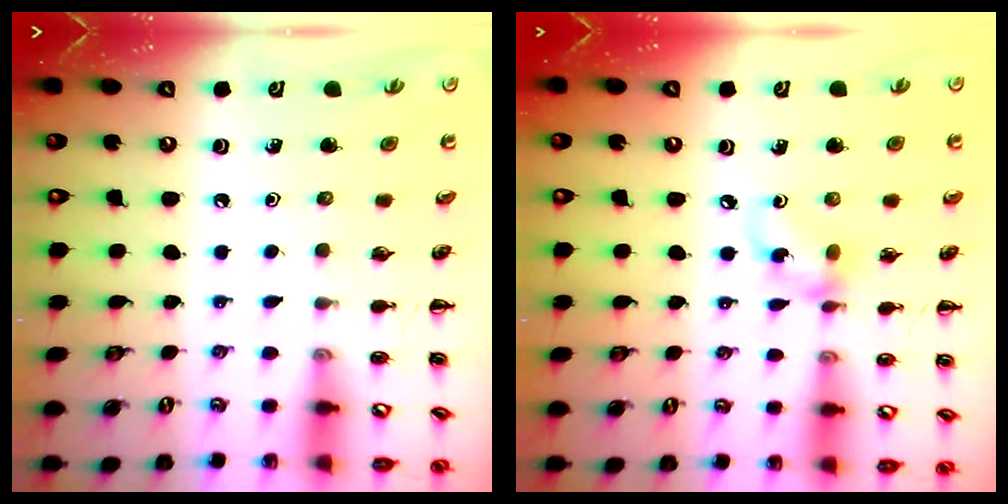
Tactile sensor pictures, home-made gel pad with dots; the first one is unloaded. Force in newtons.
{"total": 6.4, "press": 6.4, "slide": 1.0}